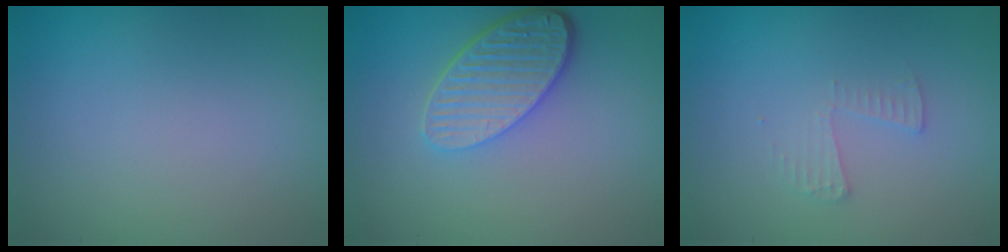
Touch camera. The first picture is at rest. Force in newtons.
{"total": 5.3, "press": 3.9, "slide": 3.7}
{"total": 1.4, "press": 1.4, "slide": 0.1}